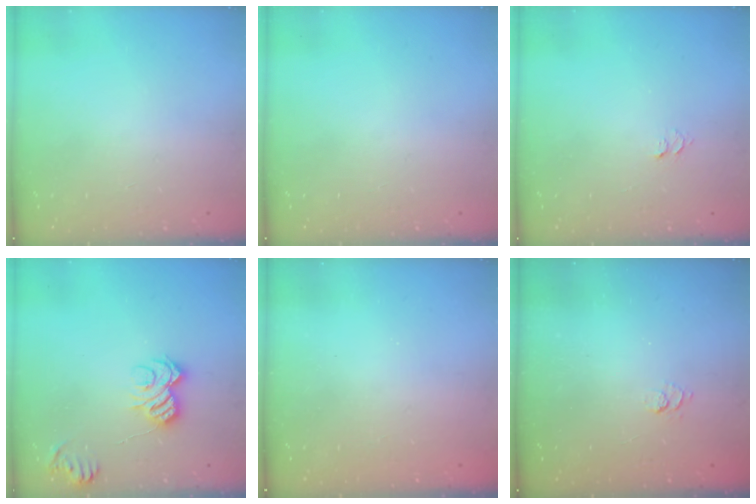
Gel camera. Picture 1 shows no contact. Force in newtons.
{"total": 0.0}
{"total": 3.6, "press": 3.6, "slide": 0.4}
{"total": 8.6, "press": 8.6, "slide": 0.0}
{"total": 2.2, "press": 2.1, "slide": 0.7}
{"total": 2.5, "press": 2.0, "slide": 1.4}